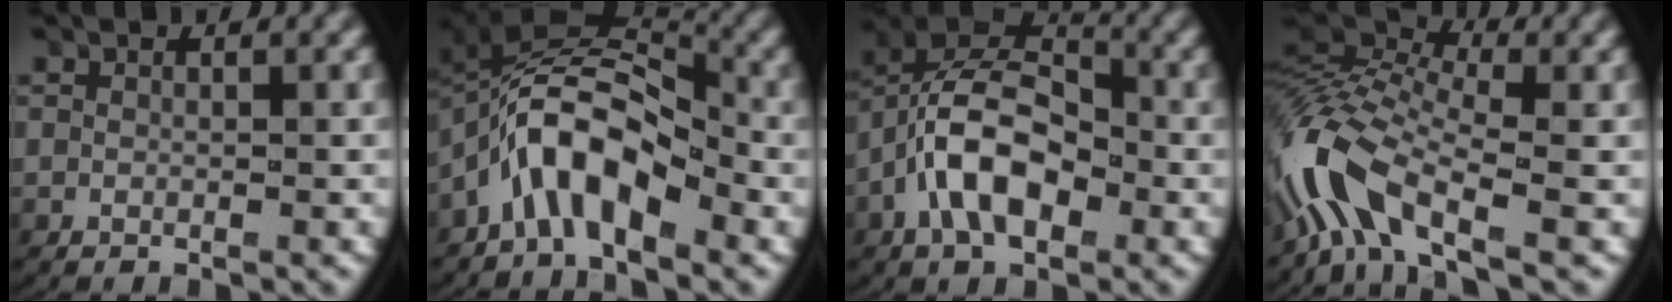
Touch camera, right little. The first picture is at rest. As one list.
[{"total": 7.9, "force": [-0.6, 5.2, 5.9], "torque": [-0.121, 0.002, -0.022]}, {"total": 8.8, "force": [-0.4, 6.4, 5.9], "torque": [-0.121, -0.007, -0.018]}, {"total": 6.9, "force": [-2.0, 4.2, 5.1], "torque": [-0.136, -0.018, -0.036]}]